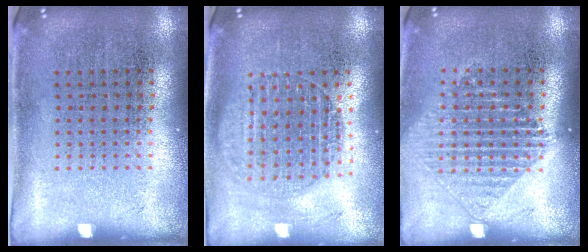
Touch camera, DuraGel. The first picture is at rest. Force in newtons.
{"total": 1.6, "press": 1.4, "slide": 0.8}
{"total": 1.2, "press": 1.1, "slide": 0.5}